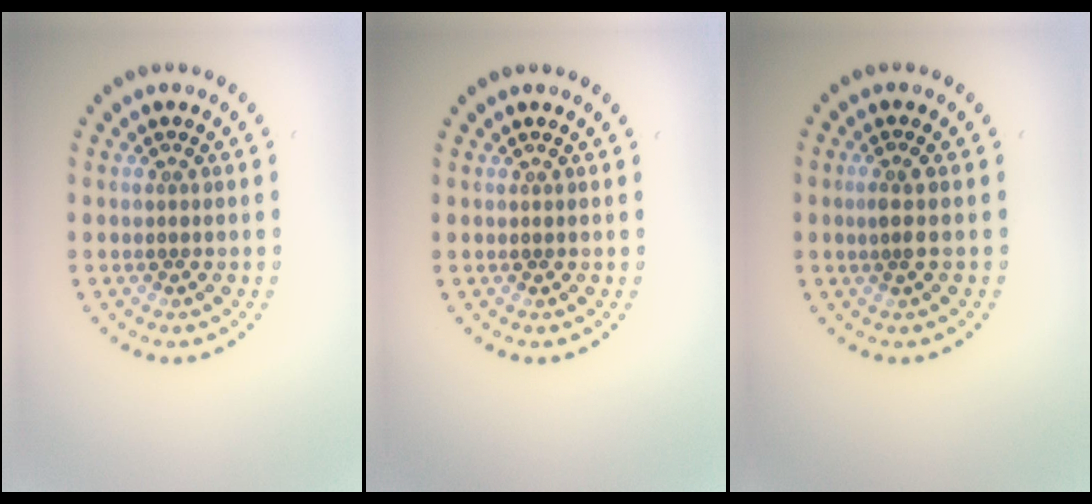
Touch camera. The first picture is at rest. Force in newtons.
{"total": 0.0}
{"total": 1.4, "press": 1.1, "slide": 0.8}